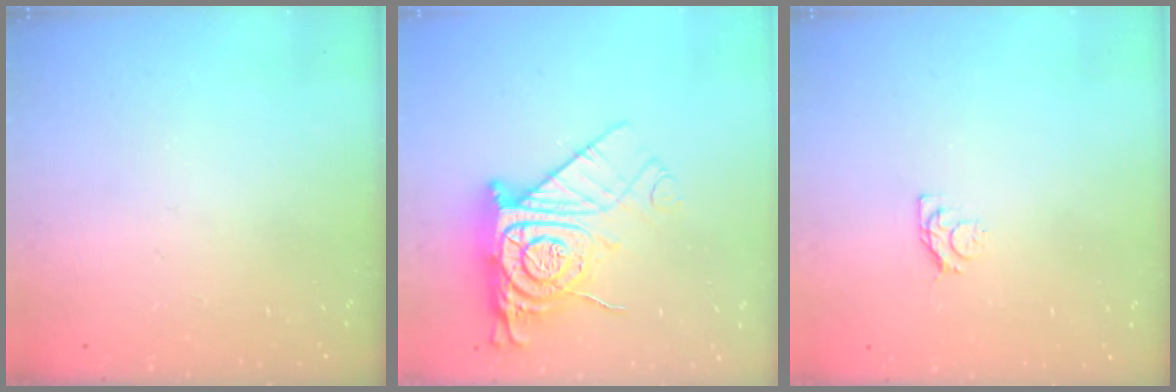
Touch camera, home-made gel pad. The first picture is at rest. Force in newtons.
{"total": 16.0, "press": 15.9, "slide": 1.4}
{"total": 3.4, "press": 3.4, "slide": 0.5}